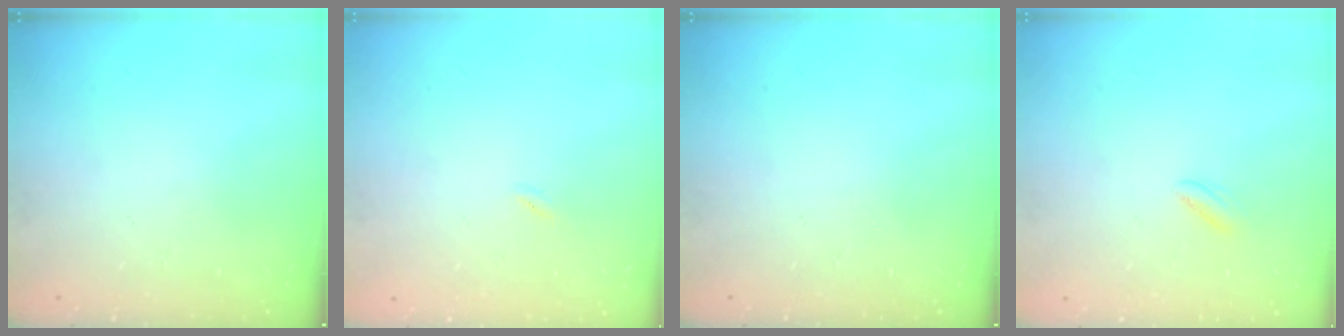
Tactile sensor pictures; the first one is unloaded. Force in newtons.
{"total": 0.5, "press": 0.3, "slide": 0.4}
{"total": 0.0}
{"total": 2.7, "press": 2.6, "slide": 0.7}